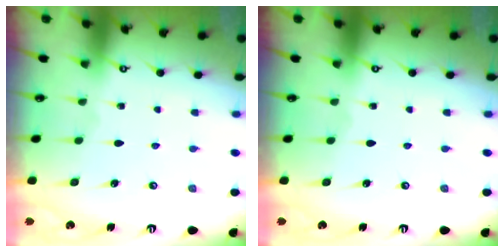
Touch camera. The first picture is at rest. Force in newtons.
{"total": 0.0}